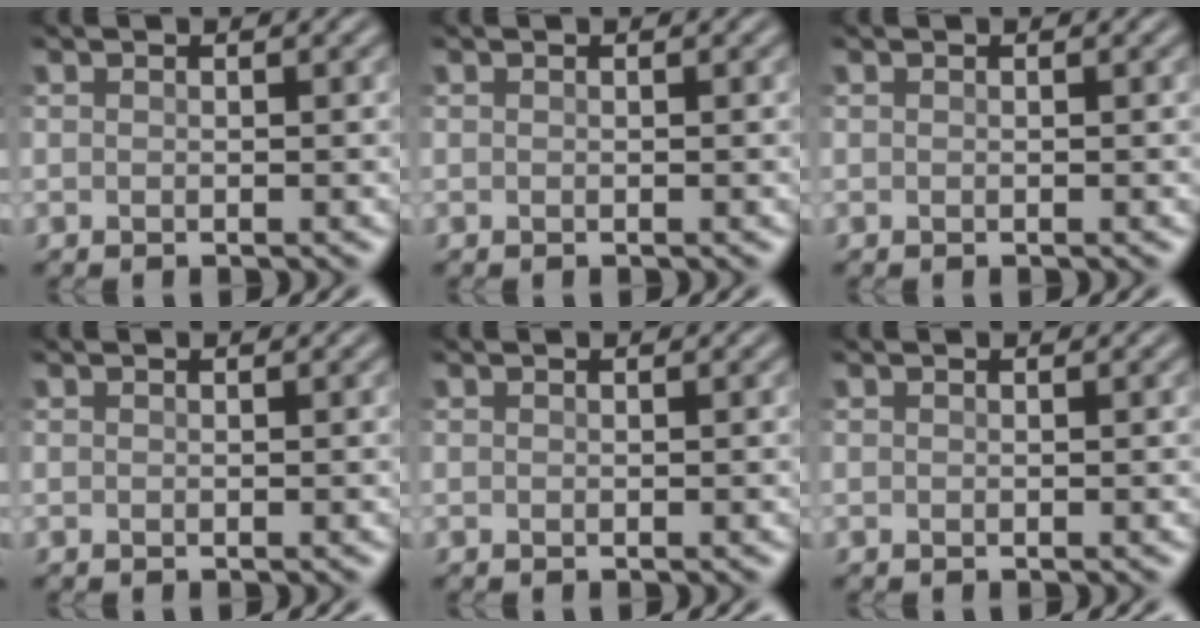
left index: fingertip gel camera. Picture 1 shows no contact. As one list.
[{"total": 0.0}, {"total": 0.0}, {"total": 0.0}, {"total": 0.0}, {"total": 0.0}]